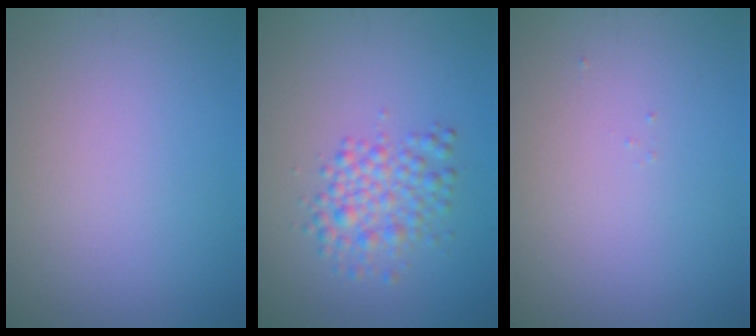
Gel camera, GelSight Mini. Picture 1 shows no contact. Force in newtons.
{"total": 3.3, "press": 3.3, "slide": 0.1}
{"total": 0.0}